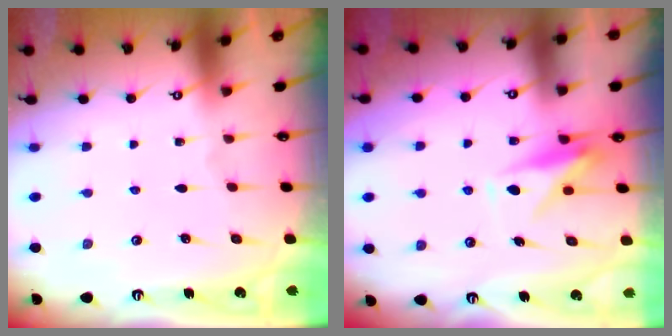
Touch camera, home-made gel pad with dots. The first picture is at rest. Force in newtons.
{"total": 9.2, "press": 9.2, "slide": 0.1}